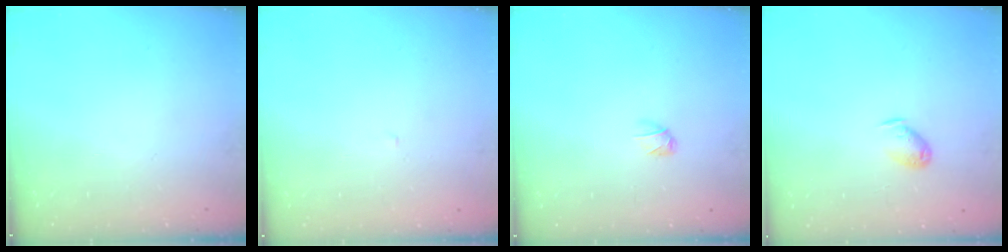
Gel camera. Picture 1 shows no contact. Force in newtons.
{"total": 1.7, "press": 1.7, "slide": 0.3}
{"total": 2.6, "press": 2.5, "slide": 0.6}
{"total": 6.5, "press": 6.4, "slide": 1.3}